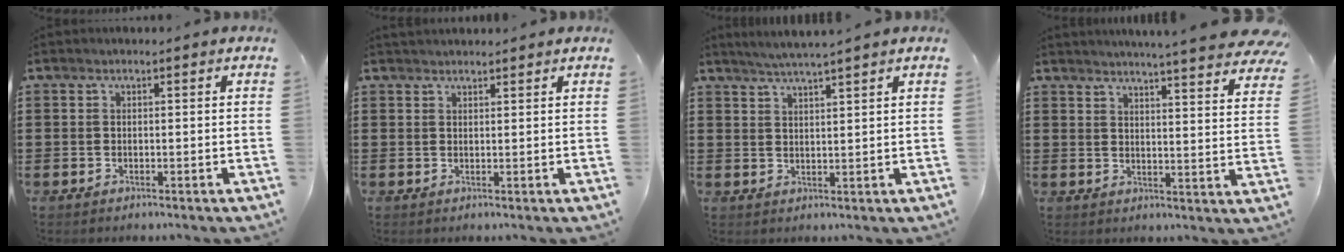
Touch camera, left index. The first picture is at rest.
{"total": 1.2, "force": [1.2, 0.2, 0.1], "torque": [-0.004, -0.001, 0.024]}
{"total": 3.0, "force": [2.8, -0.8, 0.8], "torque": [-0.021, -0.007, 0.051]}
{"total": 5.1, "force": [4.8, -0.8, 1.8], "torque": [-0.046, -0.032, 0.081]}